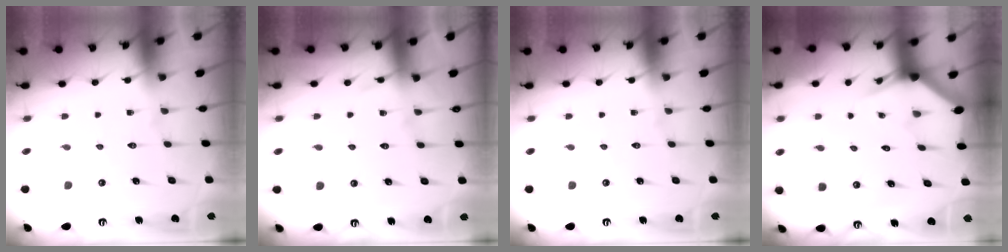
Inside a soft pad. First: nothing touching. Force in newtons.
{"total": 4.4, "press": 4.4, "slide": 0.5}
{"total": 0.0}
{"total": 3.0, "press": 3.0, "slide": 0.1}